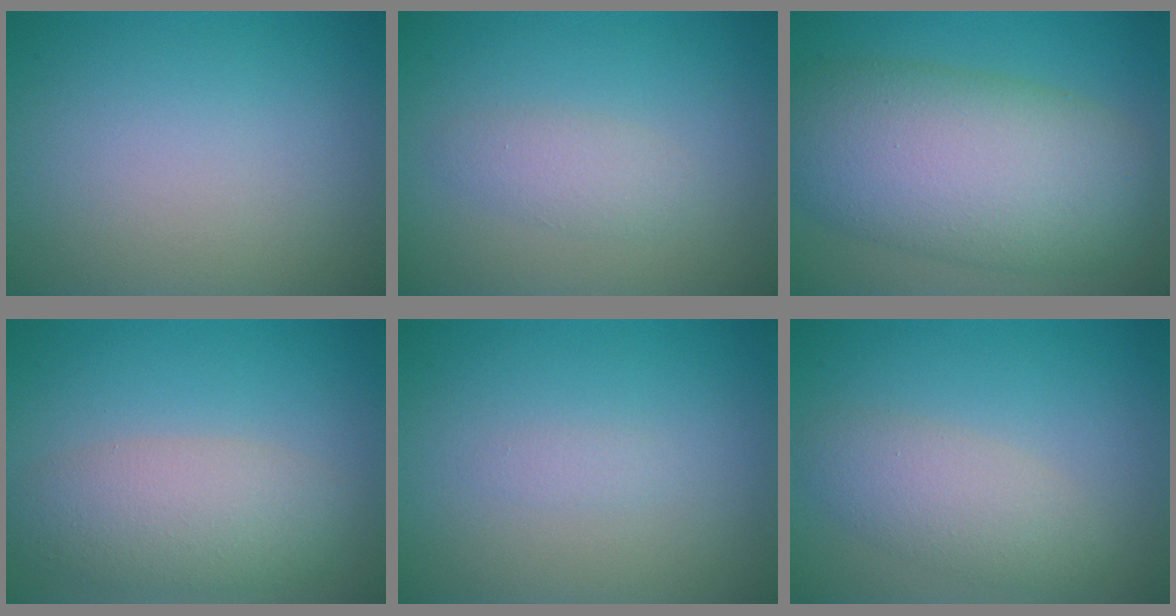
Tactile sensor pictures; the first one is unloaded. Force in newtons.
{"total": 1.9, "press": 1.9, "slide": 0.0}
{"total": 11.5, "press": 11.5, "slide": 0.3}
{"total": 5.0, "press": 5.0, "slide": 0.3}
{"total": 0.7, "press": 0.7, "slide": 0.1}
{"total": 3.5, "press": 3.5, "slide": 0.2}